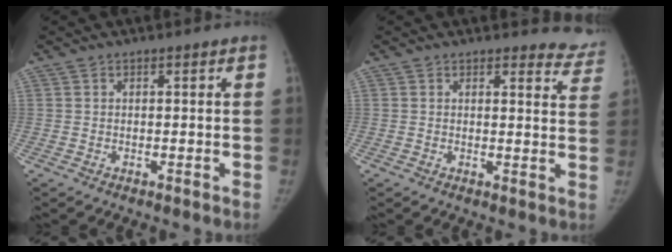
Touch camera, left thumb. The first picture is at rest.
{"total": 7.7, "force": [7.5, 1.9, -0.2], "torque": [0.046, -0.064, 0.051]}